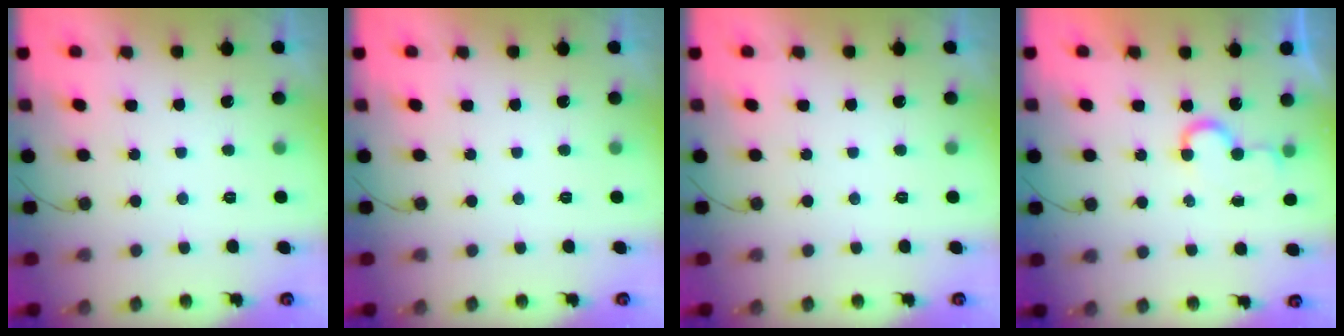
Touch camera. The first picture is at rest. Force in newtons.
{"total": 0.0}
{"total": 0.0}
{"total": 4.3, "press": 4.3, "slide": 0.3}